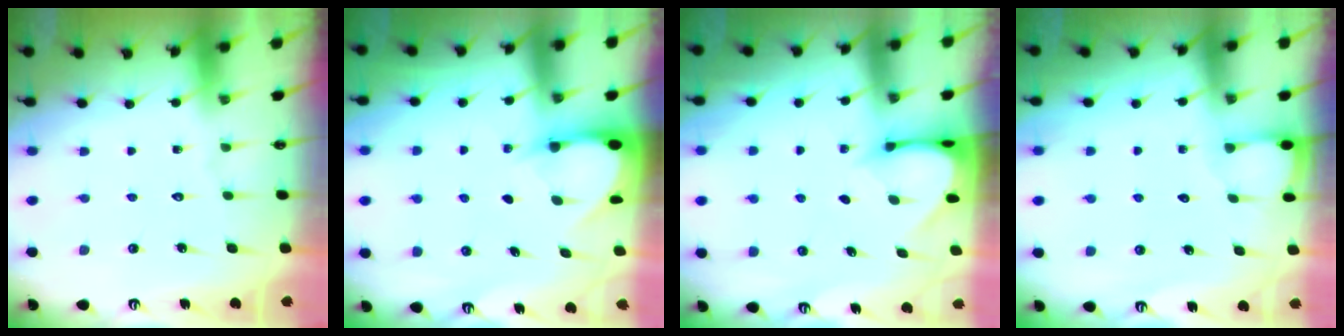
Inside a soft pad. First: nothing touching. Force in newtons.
{"total": 3.0, "press": 3.0, "slide": 0.3}
{"total": 3.0, "press": 3.0, "slide": 0.3}
{"total": 2.0, "press": 2.0, "slide": 0.2}